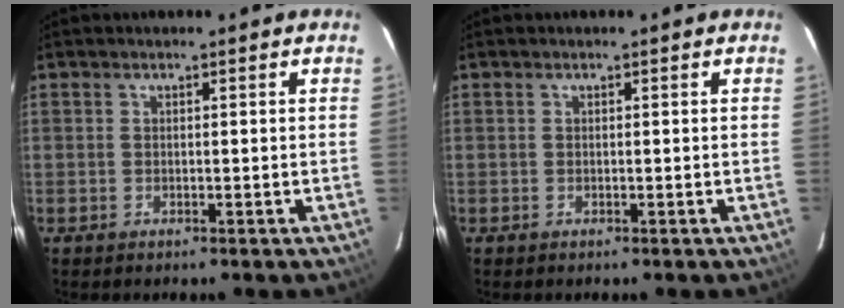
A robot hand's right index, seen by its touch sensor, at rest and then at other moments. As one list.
[{"total": 0.0}]